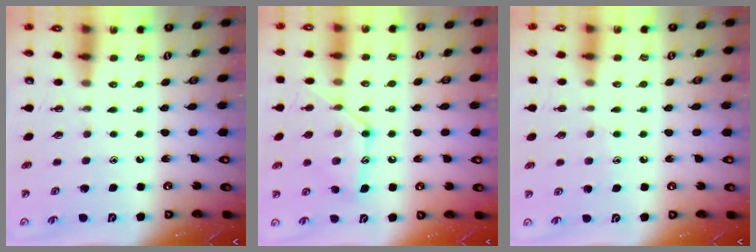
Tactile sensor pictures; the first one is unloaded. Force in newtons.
{"total": 14.2, "press": 14.2, "slide": 1.1}
{"total": 7.3, "press": 7.3, "slide": 0.7}